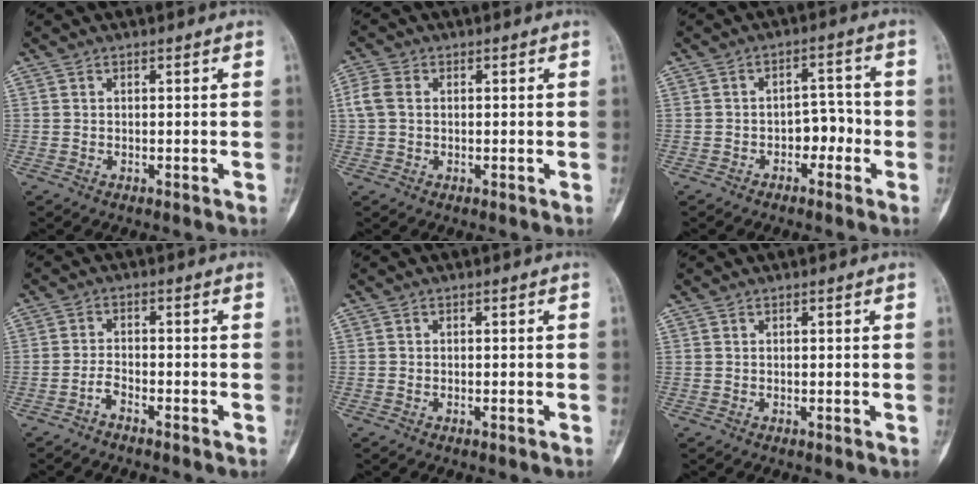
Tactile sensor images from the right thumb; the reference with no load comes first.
{"total": 3.8, "force": [0.4, 2.8, 2.5], "torque": [-0.066, 0.011, 0.003]}
{"total": 5.1, "force": [-1.9, 3.4, 3.2], "torque": [-0.024, 0.030, -0.036]}
{"total": 2.3, "force": [-1.9, 0.5, 1.1], "torque": [-0.025, 0.020, -0.039]}
{"total": 0.5, "force": [-0.4, 0.1, 0.4], "torque": [-0.011, 0.004, -0.004]}
{"total": 0.0}